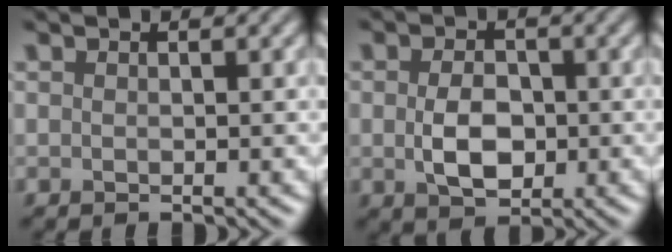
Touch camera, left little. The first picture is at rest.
{"total": 4.0, "force": [-0.4, 2.6, 2.9], "torque": [-0.056, -0.003, -0.009]}